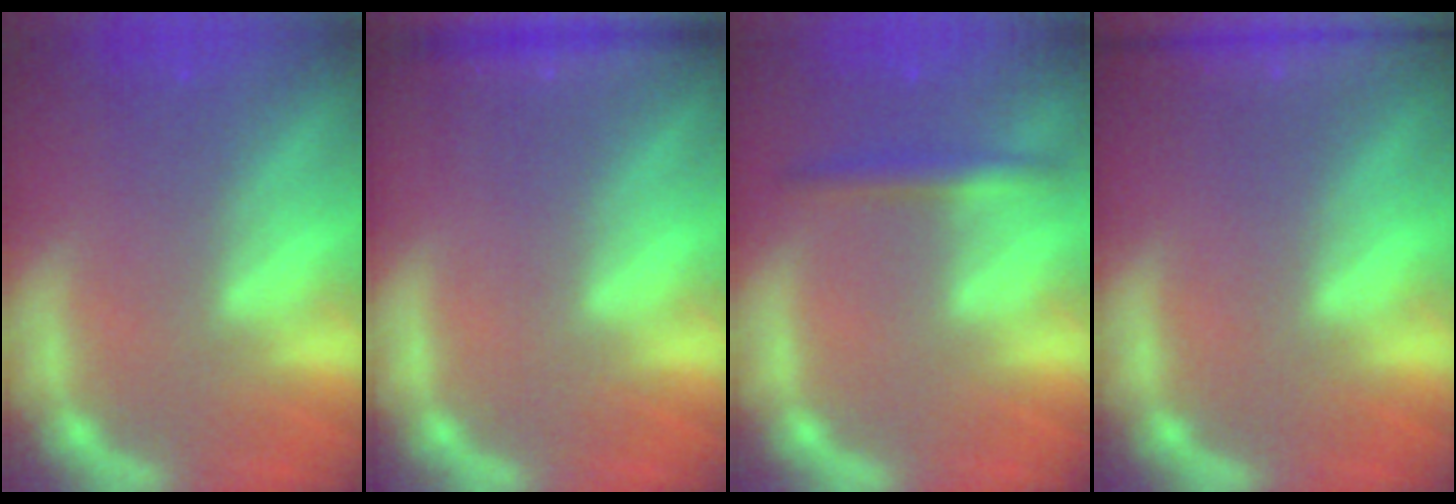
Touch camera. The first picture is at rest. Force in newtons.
{"total": 3.0}
{"total": 2.4}
{"total": 7.0}